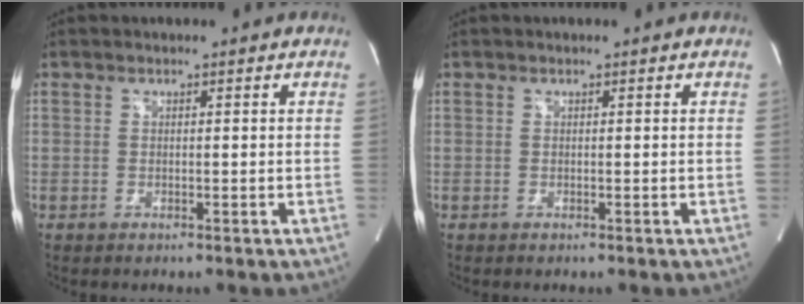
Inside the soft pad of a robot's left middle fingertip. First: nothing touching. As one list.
[{"total": 0.0}]